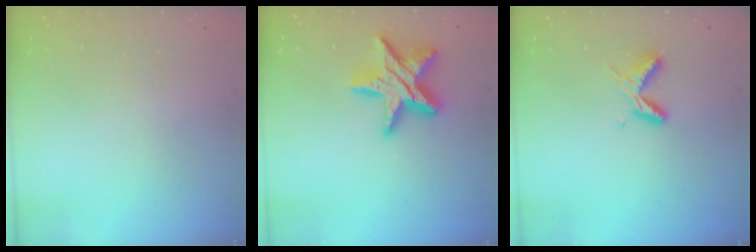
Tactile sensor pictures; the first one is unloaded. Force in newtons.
{"total": 16.6, "press": 16.6, "slide": 1.1}
{"total": 5.9, "press": 5.9, "slide": 0.8}